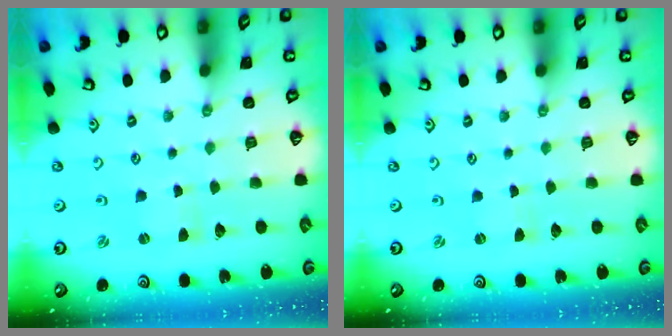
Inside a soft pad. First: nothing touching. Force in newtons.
{"total": 0.0}